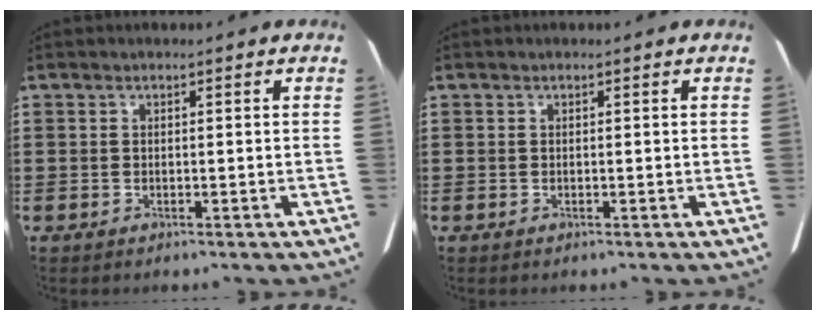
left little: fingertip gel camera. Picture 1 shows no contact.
{"total": 0.0}